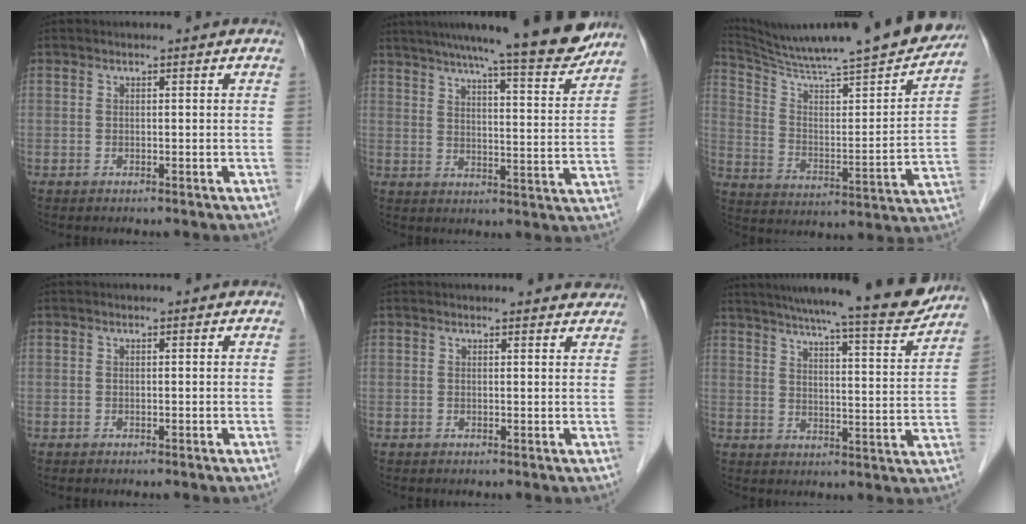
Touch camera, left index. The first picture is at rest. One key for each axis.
{"total": 17.8, "fx": 15.7, "fy": 0.9, "fz": 8.4, "tx": -0.120, "ty": -0.016, "tz": 0.210}
{"total": 24.7, "fx": 22.4, "fy": 0.4, "fz": 10.4, "tx": -0.170, "ty": -0.061, "tz": 0.324}
{"total": 0.0}
{"total": 4.7, "fx": 4.6, "fy": 0.8, "fz": 0.6, "tx": 0.000, "ty": 0.000, "tz": 0.035}
{"total": 19.1, "fx": 17.1, "fy": 0.8, "fz": 8.6, "tx": -0.127, "ty": -0.026, "tz": 0.226}